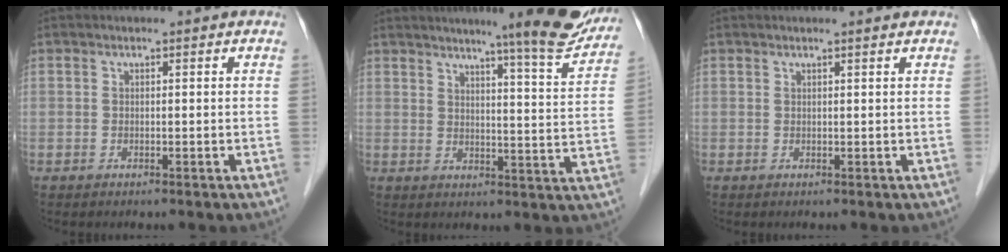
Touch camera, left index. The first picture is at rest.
{"total": 12.8, "force": [10.8, 0.4, 7.0], "torque": [-0.075, -0.021, 0.121]}
{"total": 0.9, "force": [0.8, -0.1, 0.4], "torque": [-0.014, 0.003, 0.015]}